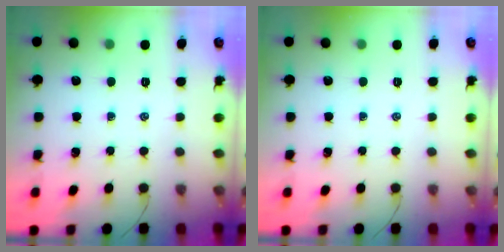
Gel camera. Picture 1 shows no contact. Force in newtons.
{"total": 0.0}